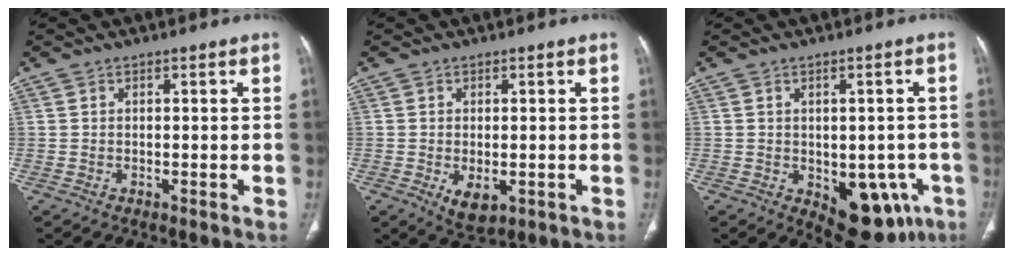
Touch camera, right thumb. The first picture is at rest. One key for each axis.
{"total": 4.6, "fx": -1.3, "fy": 2.6, "fz": 3.6, "tx": -0.058, "ty": -0.008, "tz": -0.010}
{"total": 12.7, "fx": -4.5, "fy": 7.3, "fz": 9.4, "tx": -0.071, "ty": 0.008, "tz": -0.042}